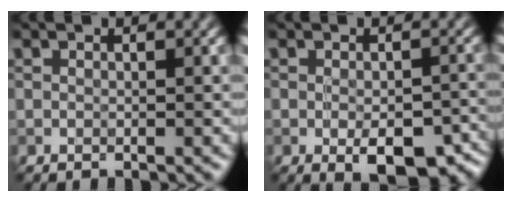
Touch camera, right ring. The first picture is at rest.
{"total": 6.4, "force": [-2.6, 3.0, 5.0], "torque": [-0.071, -0.018, -0.026]}